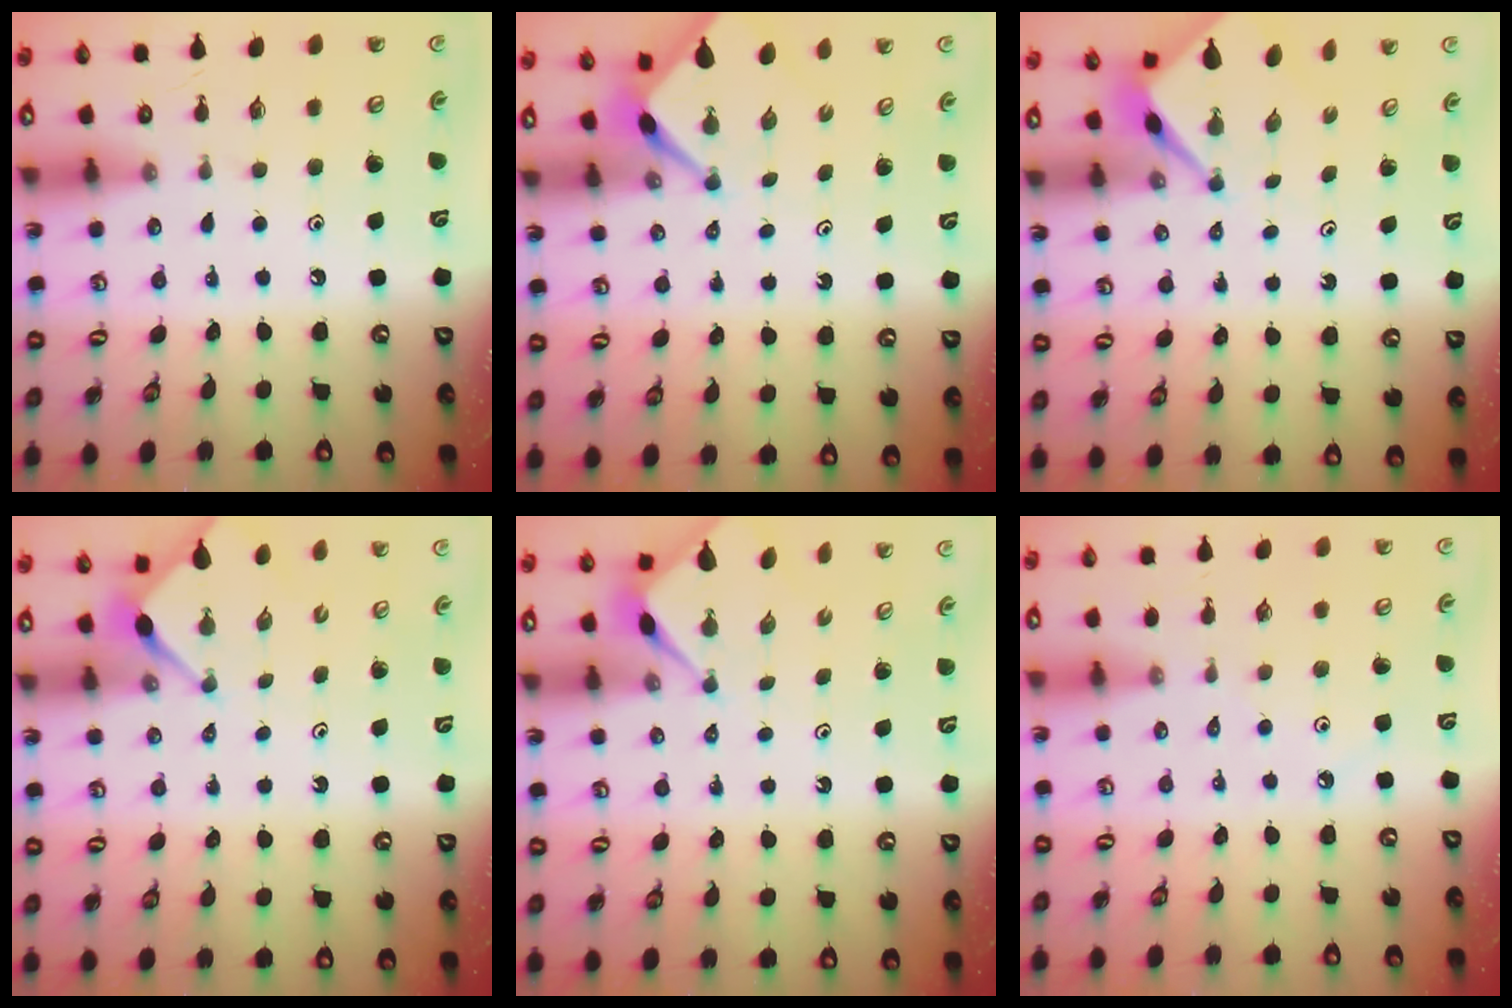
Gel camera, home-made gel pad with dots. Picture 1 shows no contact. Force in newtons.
{"total": 2.4, "press": 2.4, "slide": 0.3}
{"total": 2.6, "press": 2.6, "slide": 0.2}
{"total": 2.8, "press": 2.7, "slide": 0.4}
{"total": 3.6, "press": 3.6, "slide": 0.1}
{"total": 1.5, "press": 1.4, "slide": 0.4}